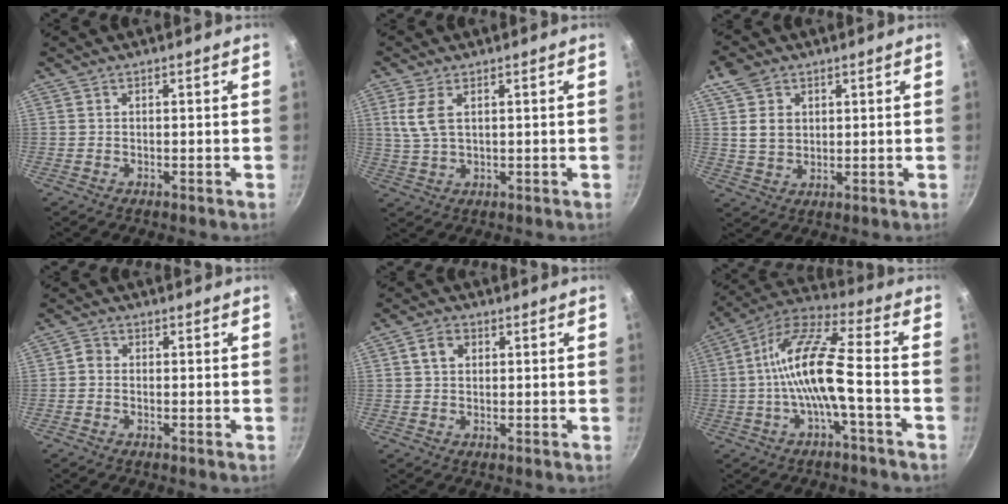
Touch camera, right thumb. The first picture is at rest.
{"total": 5.5, "force": [1.9, 2.9, 4.3], "torque": [-0.090, -0.005, 0.041]}
{"total": 7.0, "force": [2.5, 5.4, 3.8], "torque": [-0.050, -0.010, 0.044]}
{"total": 1.5, "force": [-0.5, 1.2, 0.6], "torque": [-0.009, 0.007, -0.016]}
{"total": 3.7, "force": [1.1, 2.8, 2.1], "torque": [-0.027, 0.005, 0.015]}
{"total": 13.5, "force": [-2.5, 3.3, 12.9], "torque": [-0.256, 0.038, -0.058]}